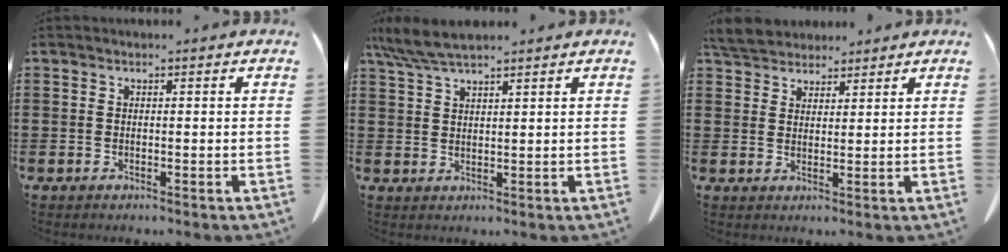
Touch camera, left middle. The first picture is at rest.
{"total": 5.4, "force": [4.4, 0.8, 3.0], "torque": [-0.069, -0.007, 0.083]}
{"total": 4.9, "force": [4.6, 1.3, 1.0], "torque": [-0.035, -0.009, 0.089]}